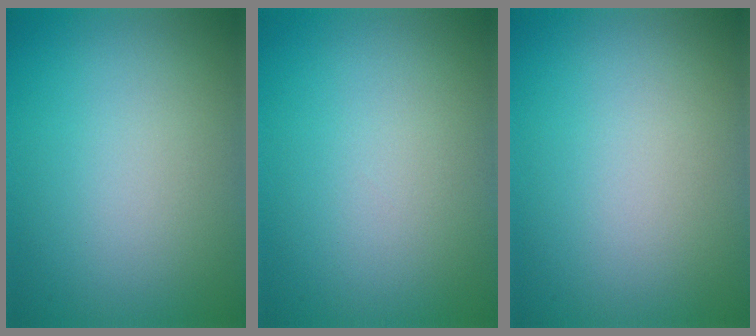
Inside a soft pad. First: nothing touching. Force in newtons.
{"total": 0.0}
{"total": 0.0}